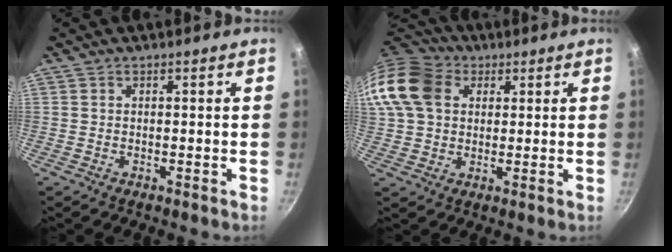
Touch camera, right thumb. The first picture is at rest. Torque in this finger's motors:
{"motor_torque": [-0.22, 1.95, 0.51, -0.35, 0.20]}